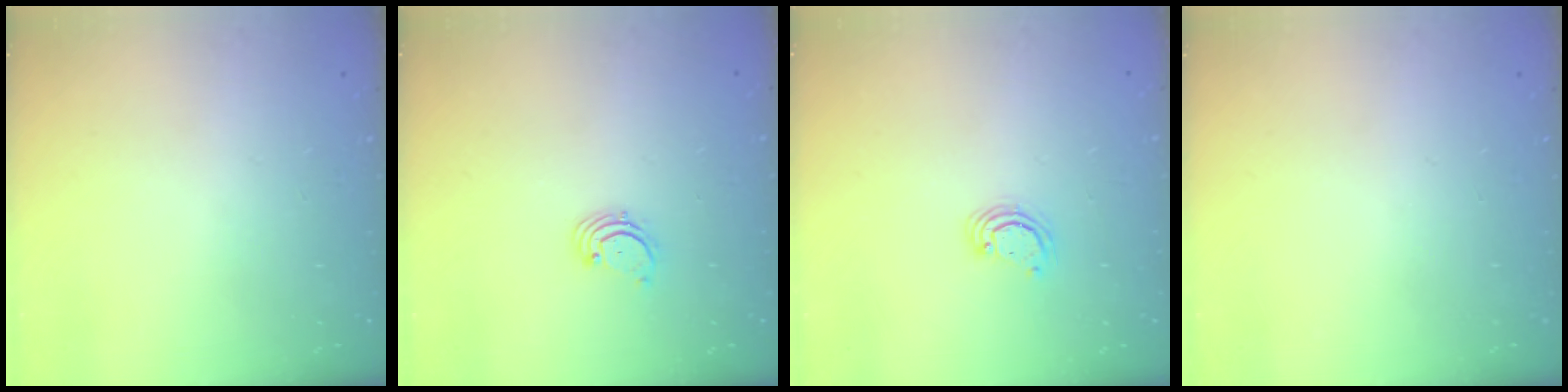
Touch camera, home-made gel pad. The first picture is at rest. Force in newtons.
{"total": 1.7, "press": 1.6, "slide": 0.2}
{"total": 2.8, "press": 2.8, "slide": 0.3}
{"total": 0.0}